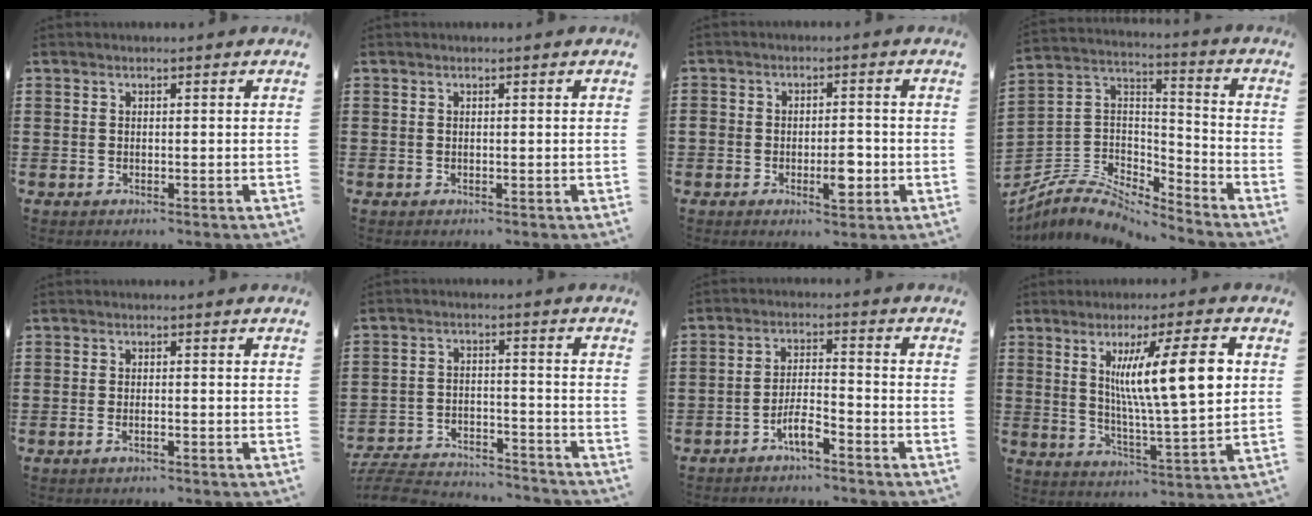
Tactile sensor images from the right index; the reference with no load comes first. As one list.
[{"total": 0.0}, {"total": 4.9, "force": [-1.8, 2.4, 3.8], "torque": [-0.072, 0.004, -0.032]}, {"total": 6.7, "force": [-5.9, 2.5, 2.2], "torque": [-0.060, 0.003, -0.121]}, {"total": 1.2, "force": [-0.8, 0.3, 0.8], "torque": [-0.018, -0.003, -0.014]}, {"total": 6.1, "force": [-5.9, 0.8, 1.3], "torque": [-0.038, 0.003, -0.120]}, {"total": 4.5, "force": [-3.3, 0.7, 3.0], "torque": [-0.073, 0.001, -0.069]}, {"total": 13.0, "force": [3.5, 1.9, 12.4], "torque": [-0.210, 0.002, 0.049]}]